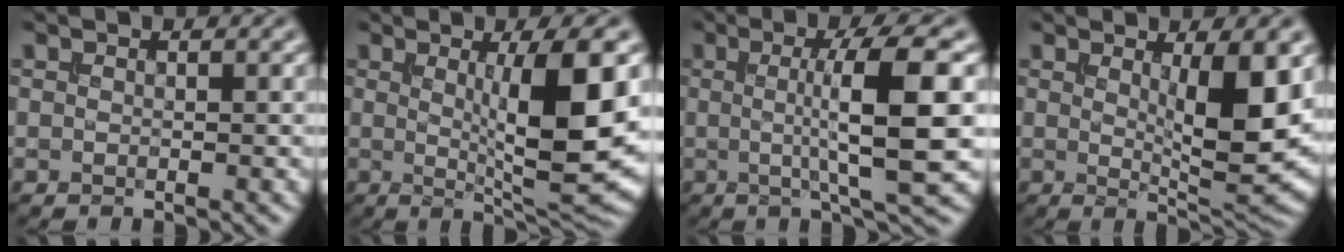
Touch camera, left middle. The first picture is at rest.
{"total": 9.5, "force": [0.9, 1.8, 9.2], "torque": [-0.126, -0.013, 0.025]}
{"total": 8.6, "force": [0.3, 1.7, 8.4], "torque": [-0.112, 0.002, 0.006]}
{"total": 7.1, "force": [1.1, 1.6, 6.9], "torque": [-0.094, -0.017, 0.027]}